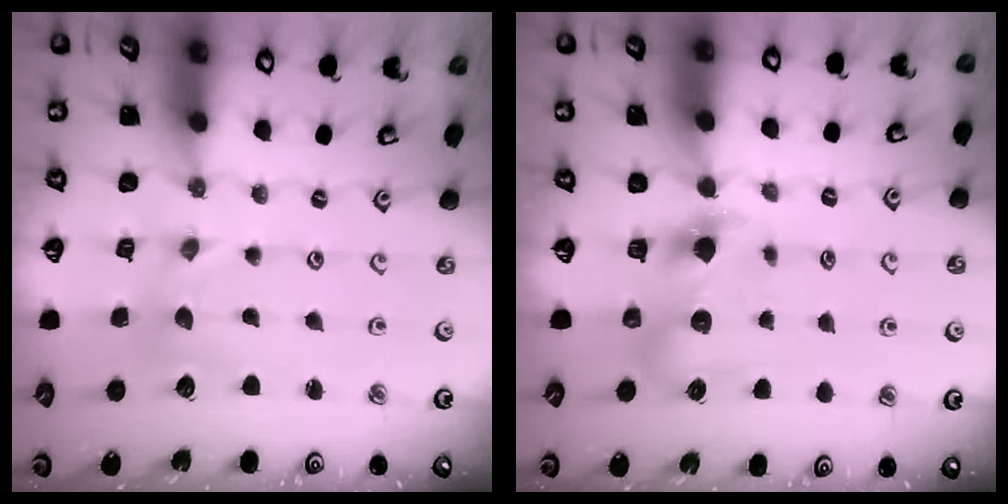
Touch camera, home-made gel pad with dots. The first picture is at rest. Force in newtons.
{"total": 7.2, "press": 7.2, "slide": 0.6}